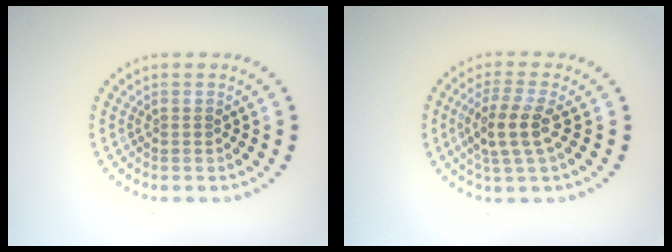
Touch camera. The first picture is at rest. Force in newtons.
{"total": 3.3, "press": 2.8, "slide": 1.6}